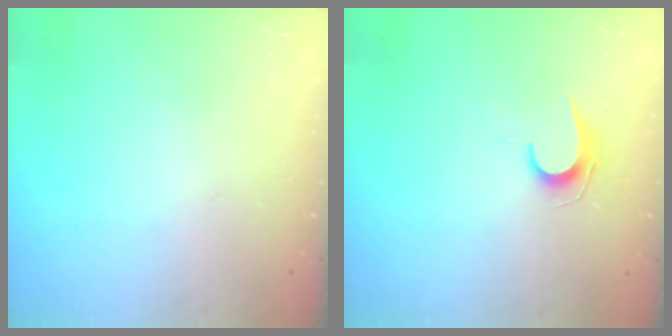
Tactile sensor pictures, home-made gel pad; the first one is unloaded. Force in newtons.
{"total": 7.0, "press": 7.0, "slide": 0.6}